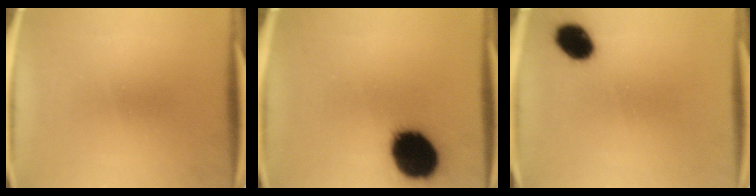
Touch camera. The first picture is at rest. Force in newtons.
{"total": 19.7}
{"total": 7.5}